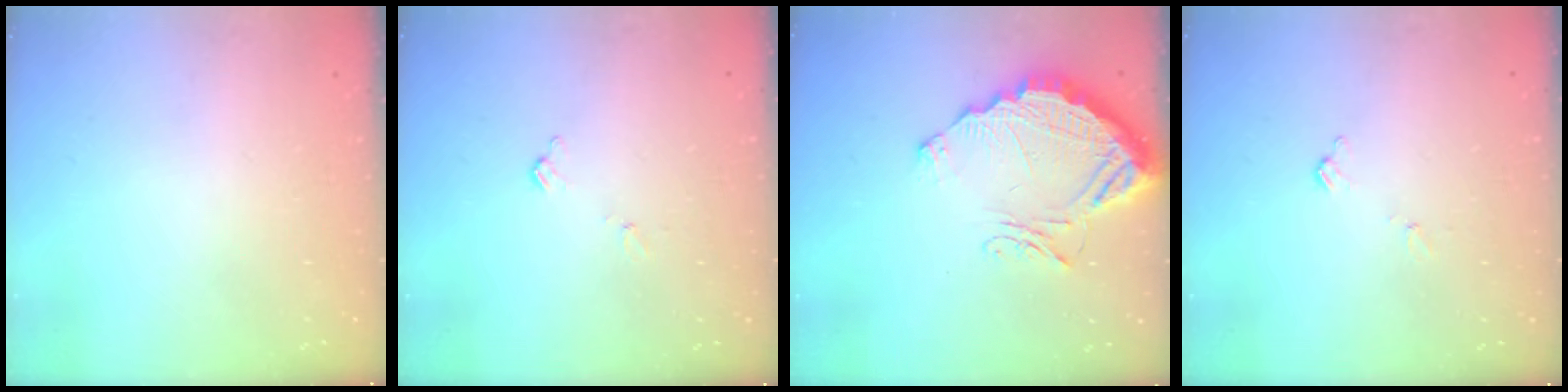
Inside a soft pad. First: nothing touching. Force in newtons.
{"total": 4.8, "press": 4.8, "slide": 0.5}
{"total": 13.9, "press": 13.8, "slide": 1.0}
{"total": 4.8, "press": 4.8, "slide": 0.5}